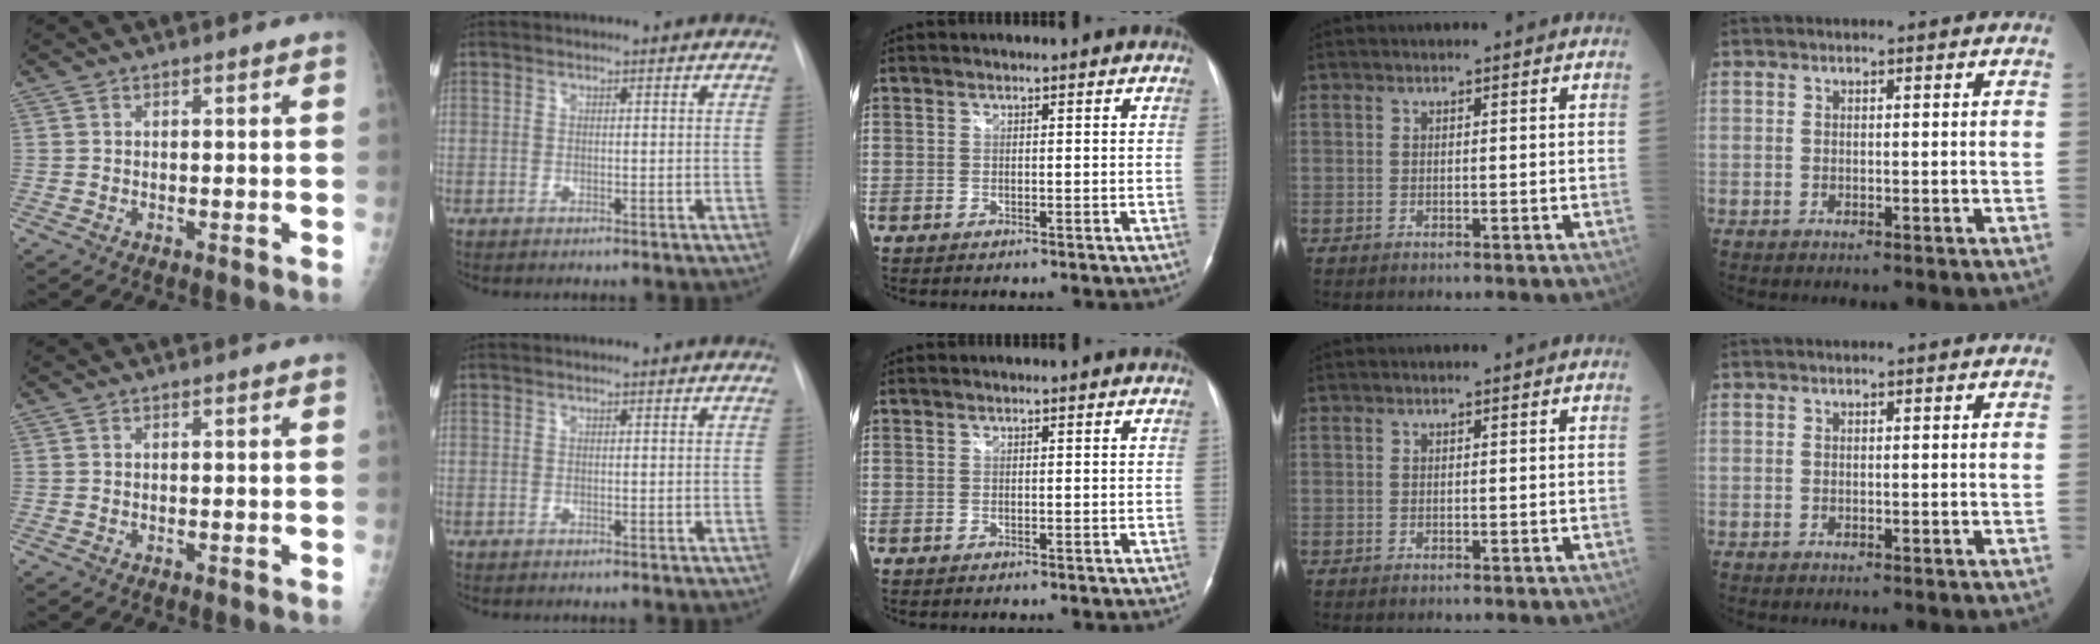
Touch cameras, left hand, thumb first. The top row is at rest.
{}